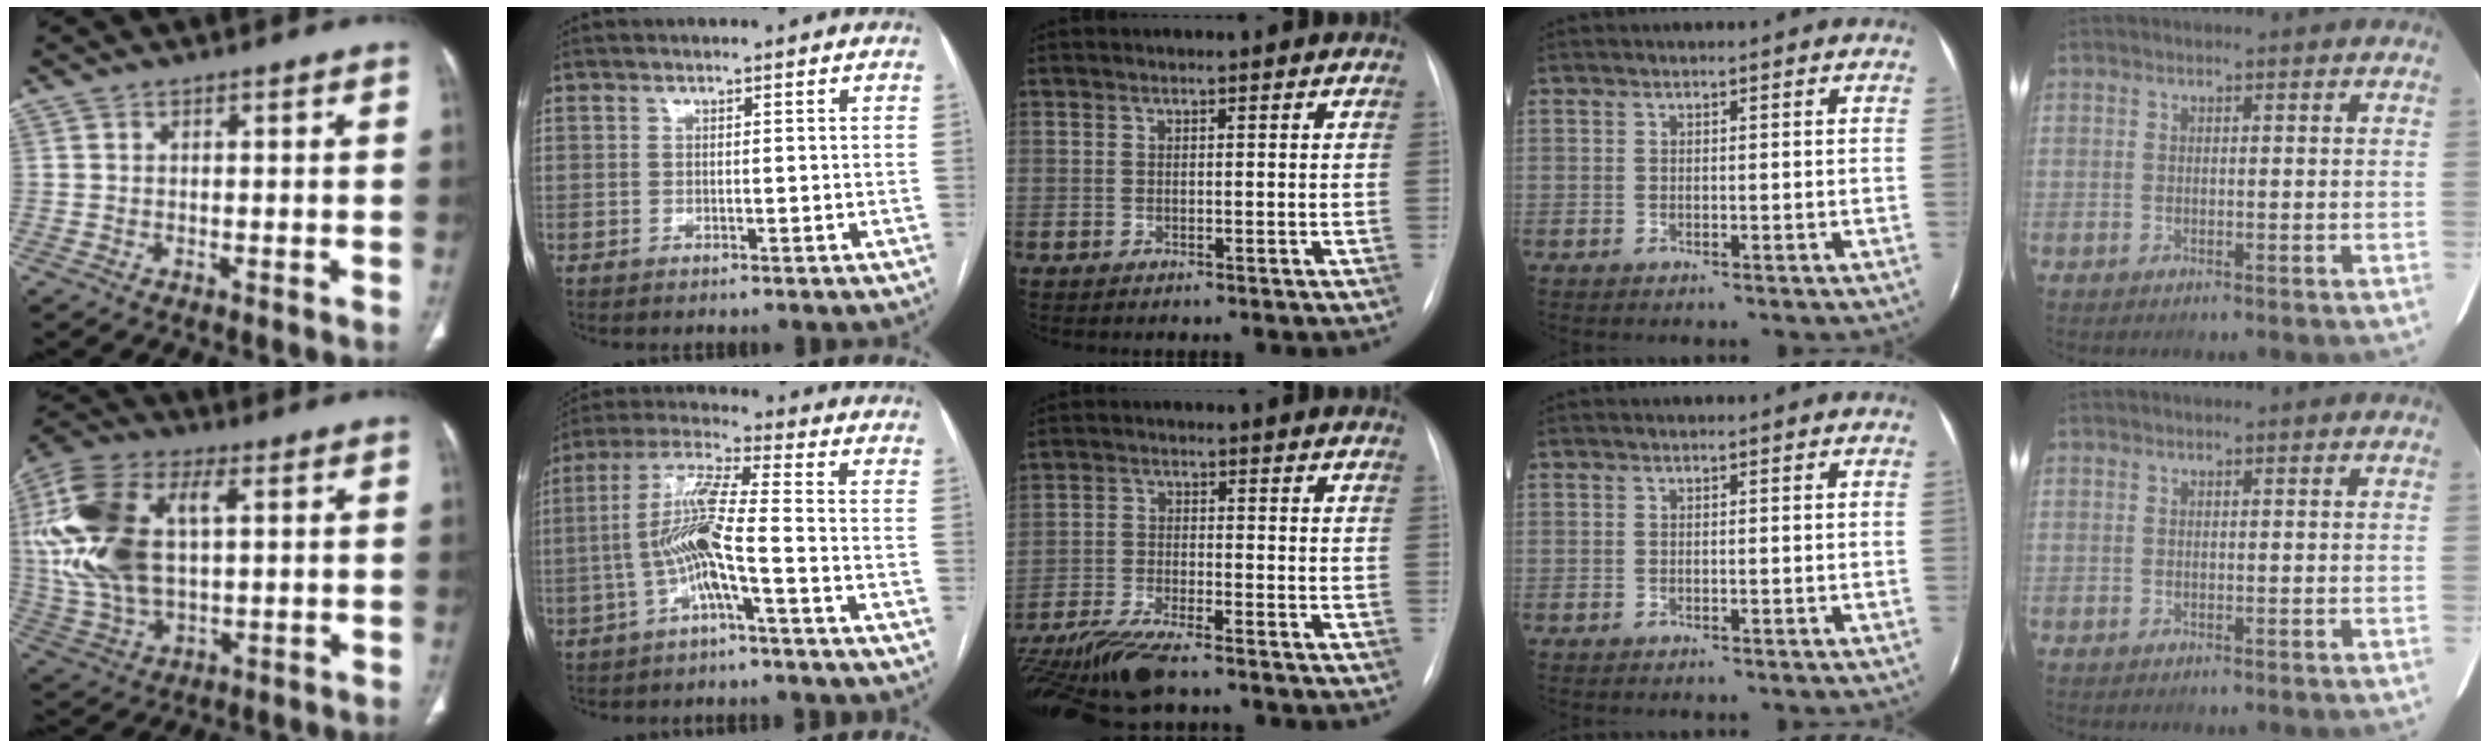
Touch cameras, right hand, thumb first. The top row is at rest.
{"thumb": {"total": 21.7, "force": [4.2, 11.8, 17.7], "torque": [-0.381, 0.005, 0.077]}, "index": {"total": 9.4, "force": [-2.5, 0.1, 9.1], "torque": [-0.190, 0.014, -0.053]}, "middle": {"total": 10.5, "force": [-8.7, 1.2, 5.8], "torque": [-0.108, -0.029, -0.152]}}